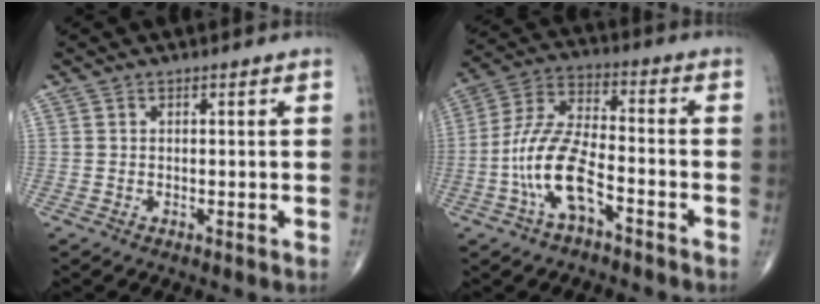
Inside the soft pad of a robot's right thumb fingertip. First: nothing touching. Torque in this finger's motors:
{"motor_torque": [2.63, 2.38, 1.41, -0.46, 0.62]}